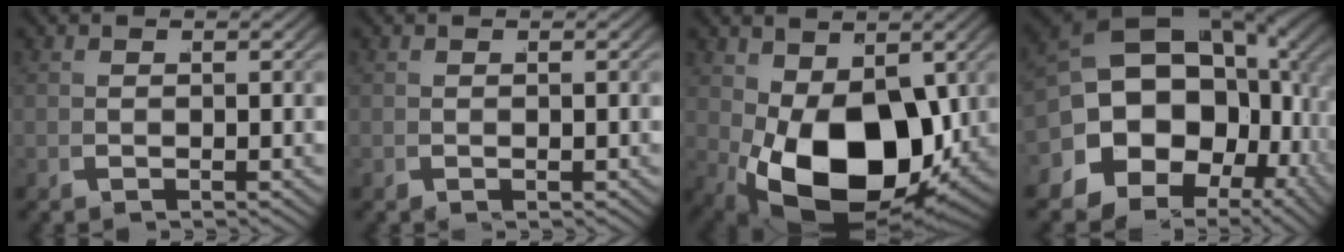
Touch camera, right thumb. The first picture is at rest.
{"total": 0.0}
{"total": 14.7, "force": [-1.8, 8.8, 11.7], "torque": [-0.227, -0.068, 0.013]}
{"total": 20.2, "force": [-0.1, 14.9, 13.6], "torque": [-0.253, -0.046, 0.014]}